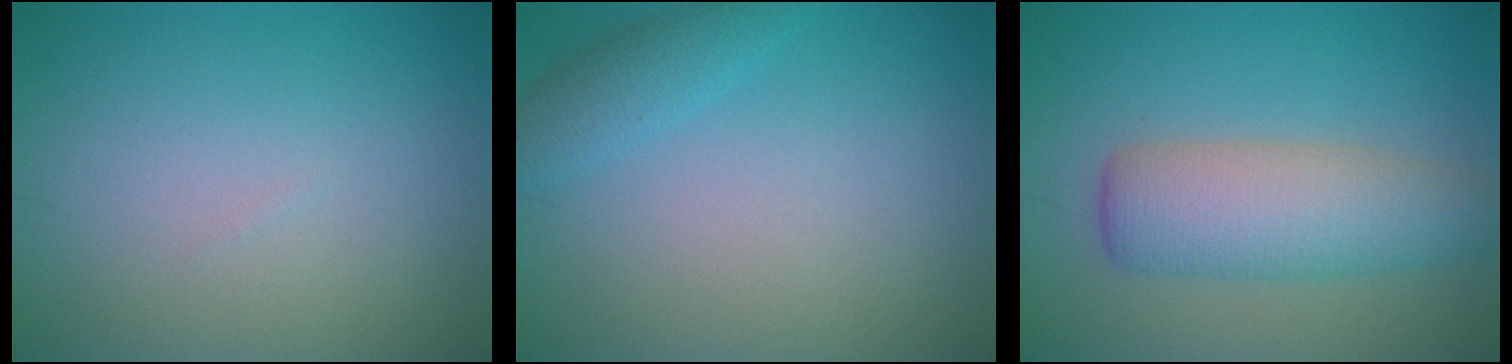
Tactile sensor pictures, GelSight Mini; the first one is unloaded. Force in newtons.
{"total": 2.1, "press": 2.1, "slide": 0.2}
{"total": 5.9, "press": 5.9, "slide": 0.1}